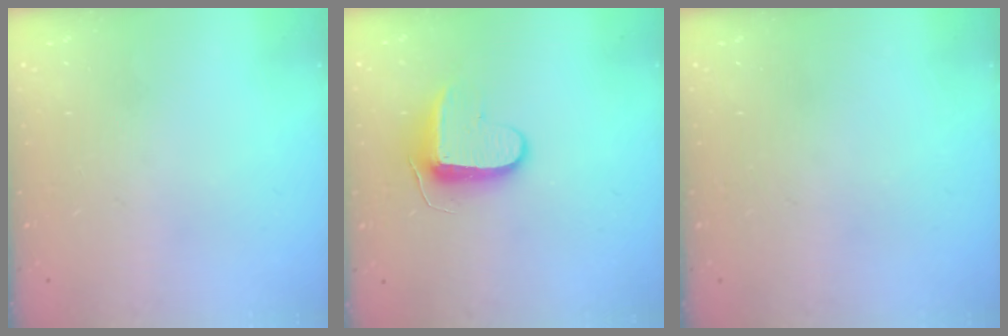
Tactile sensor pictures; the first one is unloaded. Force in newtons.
{"total": 9.1, "press": 9.1, "slide": 0.8}
{"total": 0.0}